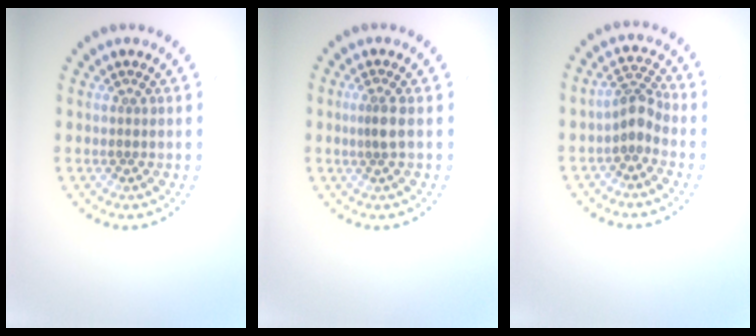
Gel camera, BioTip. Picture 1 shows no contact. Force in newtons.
{"total": 1.2, "press": 0.8, "slide": 0.9}
{"total": 2.3, "press": 1.7, "slide": 1.5}